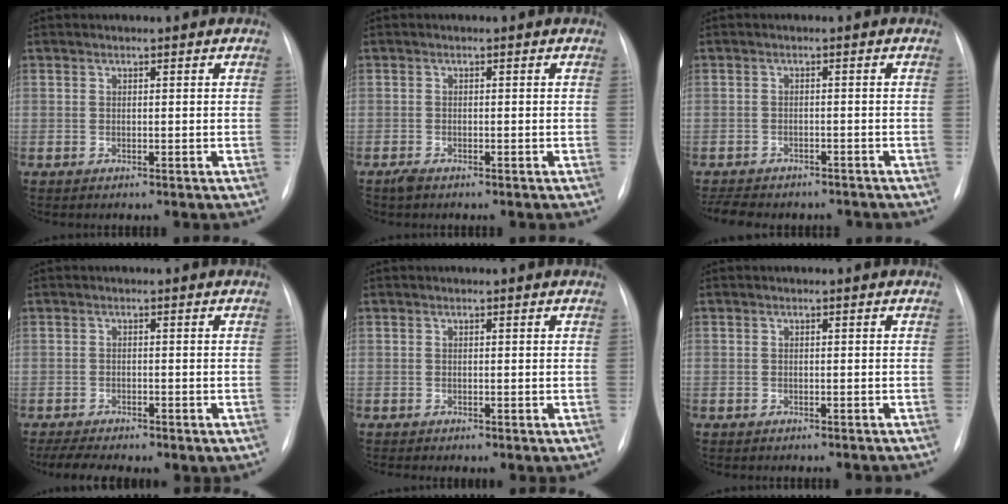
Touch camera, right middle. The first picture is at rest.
{"total": 1.1, "force": [-0.9, 0.3, 0.5], "torque": [-0.015, -0.002, -0.014]}
{"total": 9.7, "force": [-8.3, 3.5, 3.5], "torque": [-0.071, 0.000, -0.106]}
{"total": 7.6, "force": [-4.9, 3.0, 4.9], "torque": [-0.091, -0.010, -0.071]}
{"total": 1.0, "force": [-0.2, 0.5, 0.8], "torque": [-0.017, -0.006, -0.003]}
{"total": 0.5, "force": [-0.4, 0.4, 0.0], "torque": [-0.006, 0.002, -0.006]}